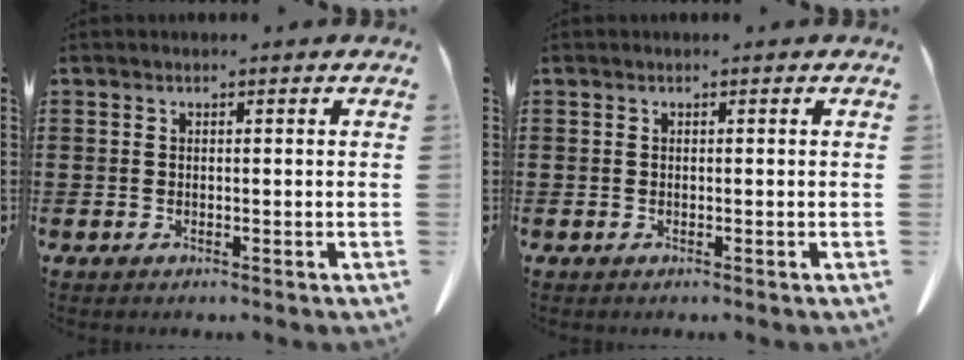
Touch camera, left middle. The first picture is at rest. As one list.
[{"total": 0.0}]